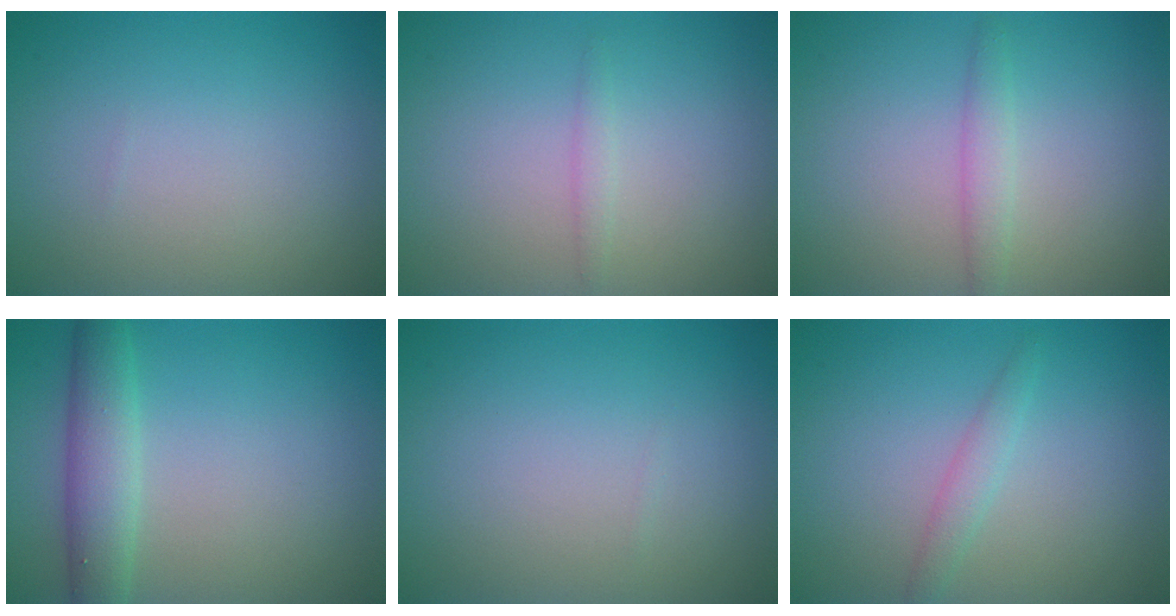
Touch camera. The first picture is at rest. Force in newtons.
{"total": 0.9, "press": 0.9, "slide": 0.0}
{"total": 1.6, "press": 1.6, "slide": 0.0}
{"total": 3.8, "press": 3.8, "slide": 0.1}
{"total": 0.0}
{"total": 1.4, "press": 1.4, "slide": 0.1}